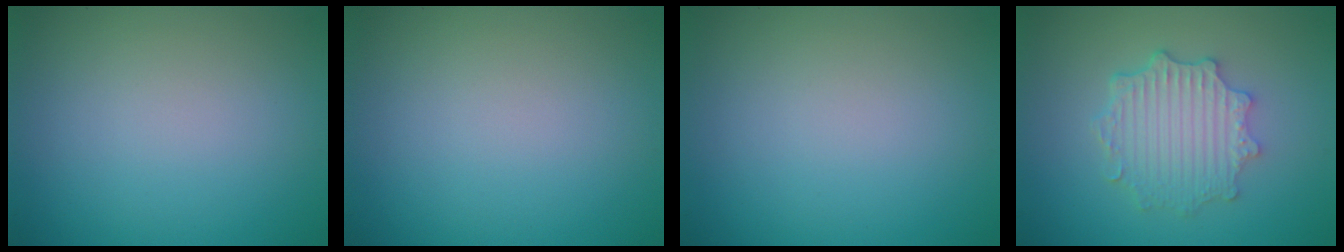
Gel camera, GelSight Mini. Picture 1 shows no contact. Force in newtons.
{"total": 0.0}
{"total": 0.0}
{"total": 4.6, "press": 3.7, "slide": 2.7}